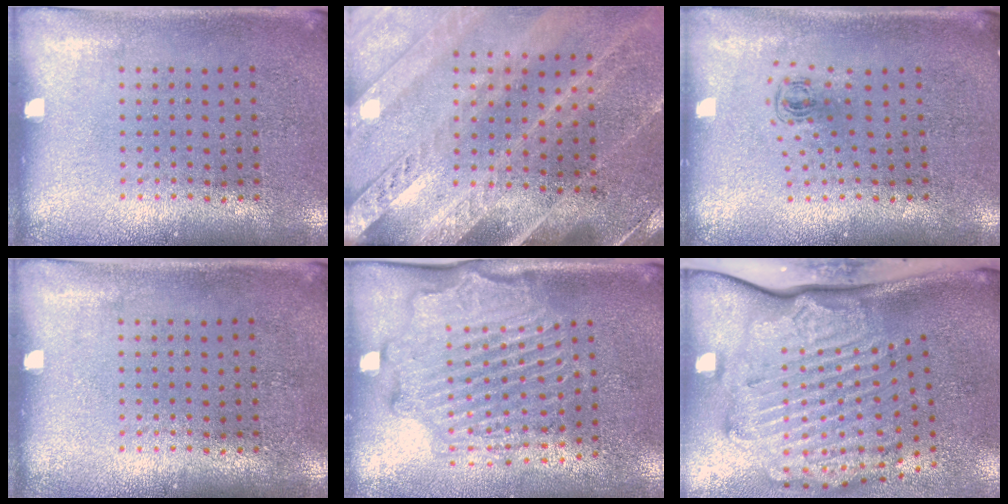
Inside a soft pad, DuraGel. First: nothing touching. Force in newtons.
{"total": 3.3, "press": 2.8, "slide": 1.8}
{"total": 0.5, "press": 0.4, "slide": 0.4}
{"total": 0.0}
{"total": 2.2, "press": 2.2, "slide": 0.2}
{"total": 3.5, "press": 2.4, "slide": 2.5}